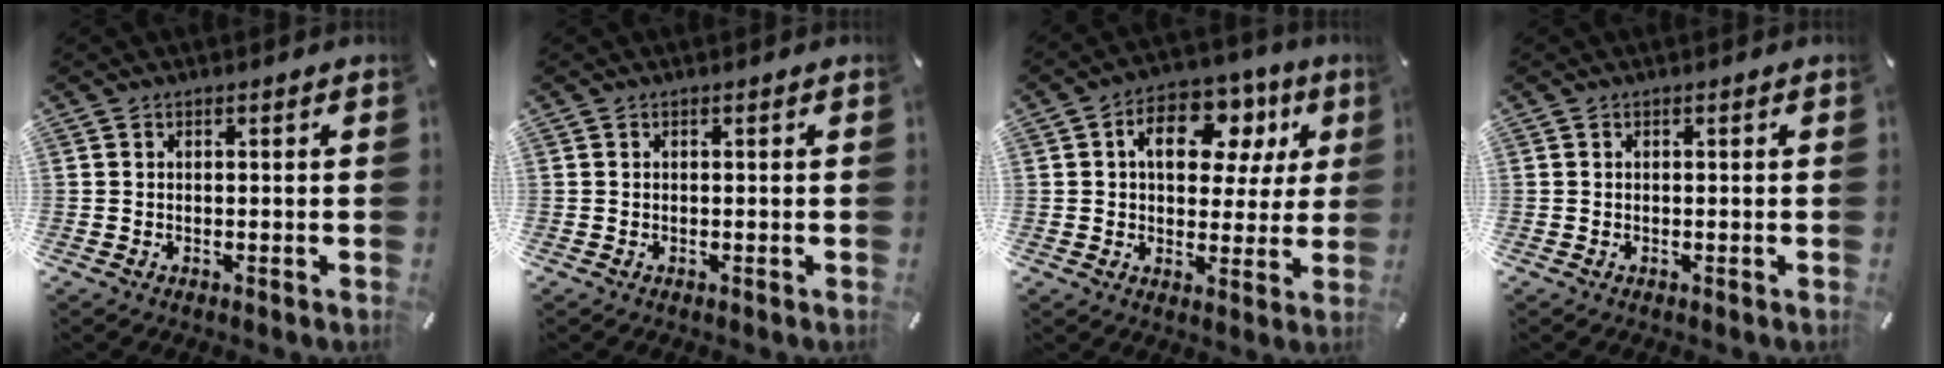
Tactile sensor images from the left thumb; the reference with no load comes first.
{"total": 0.0}
{"total": 13.6, "force": [3.8, 9.4, 9.0], "torque": [-0.128, -0.003, 0.065]}
{"total": 0.0}